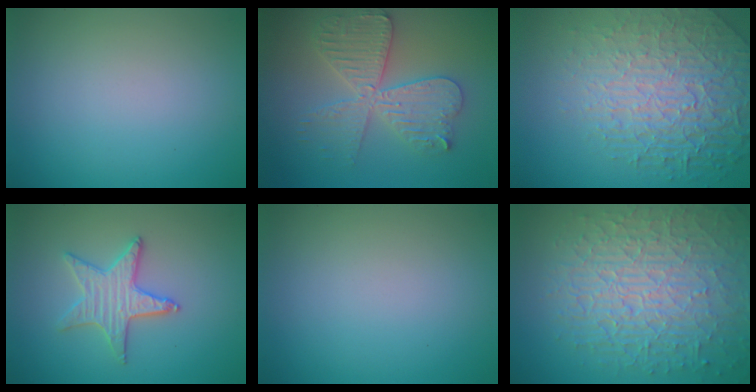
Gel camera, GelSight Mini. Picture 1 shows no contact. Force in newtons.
{"total": 5.6, "press": 5.5, "slide": 0.8}
{"total": 8.1, "press": 5.8, "slide": 5.7}
{"total": 3.0, "press": 3.0, "slide": 0.4}
{"total": 0.0}
{"total": 10.5, "press": 6.7, "slide": 8.1}